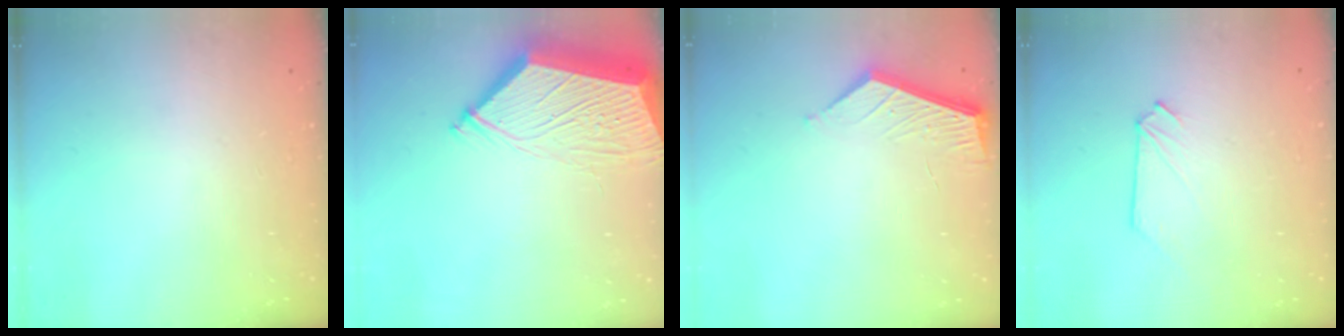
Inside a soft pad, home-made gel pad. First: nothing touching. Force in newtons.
{"total": 12.3, "press": 12.2, "slide": 1.4}
{"total": 4.9, "press": 4.9, "slide": 0.5}
{"total": 0.0}